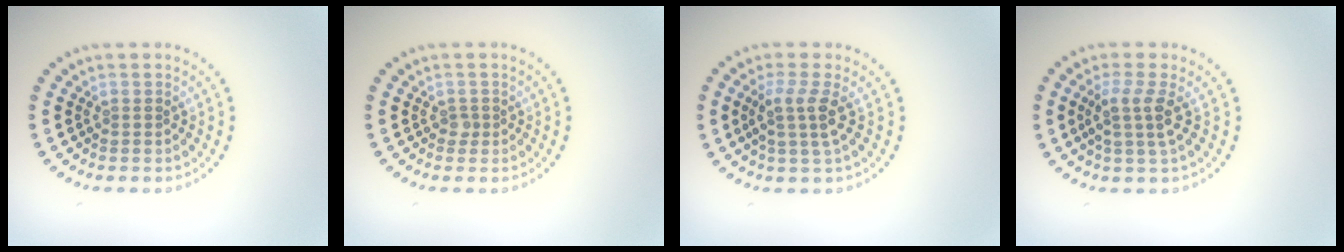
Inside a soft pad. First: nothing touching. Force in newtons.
{"total": 0.7, "press": 0.5, "slide": 0.5}
{"total": 2.7, "press": 2.1, "slide": 1.7}
{"total": 2.7, "press": 2.2, "slide": 1.6}